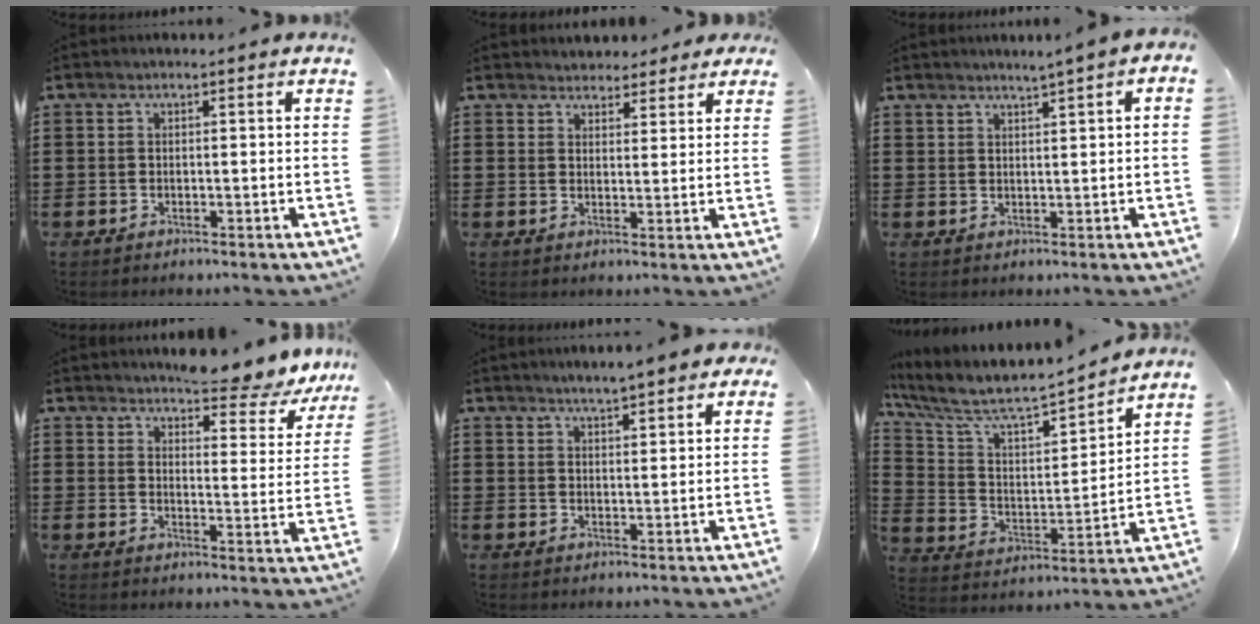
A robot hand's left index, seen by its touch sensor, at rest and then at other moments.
{"total": 3.1, "force": [2.9, 1.1, -0.2], "torque": [-0.008, -0.002, 0.055]}
{"total": 1.4, "force": [1.2, -0.3, 0.6], "torque": [-0.013, -0.002, 0.024]}
{"total": 6.3, "force": [5.9, 0.3, 2.4], "torque": [-0.045, -0.036, 0.099]}
{"total": 2.5, "force": [2.3, 0.0, 0.9], "torque": [-0.025, 0.001, 0.041]}
{"total": 6.4, "force": [5.5, 1.4, 2.9], "torque": [-0.088, -0.049, 0.085]}